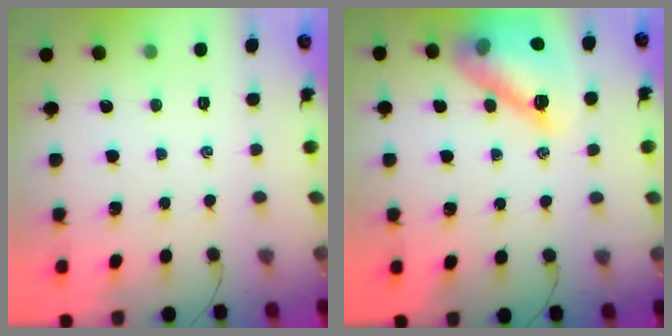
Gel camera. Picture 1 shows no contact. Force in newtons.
{"total": 15.3, "press": 15.2, "slide": 1.8}